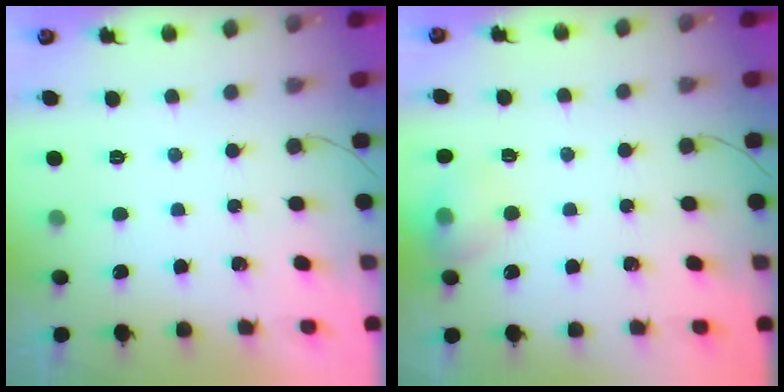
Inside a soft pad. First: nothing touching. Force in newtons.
{"total": 9.0, "press": 8.9, "slide": 1.7}